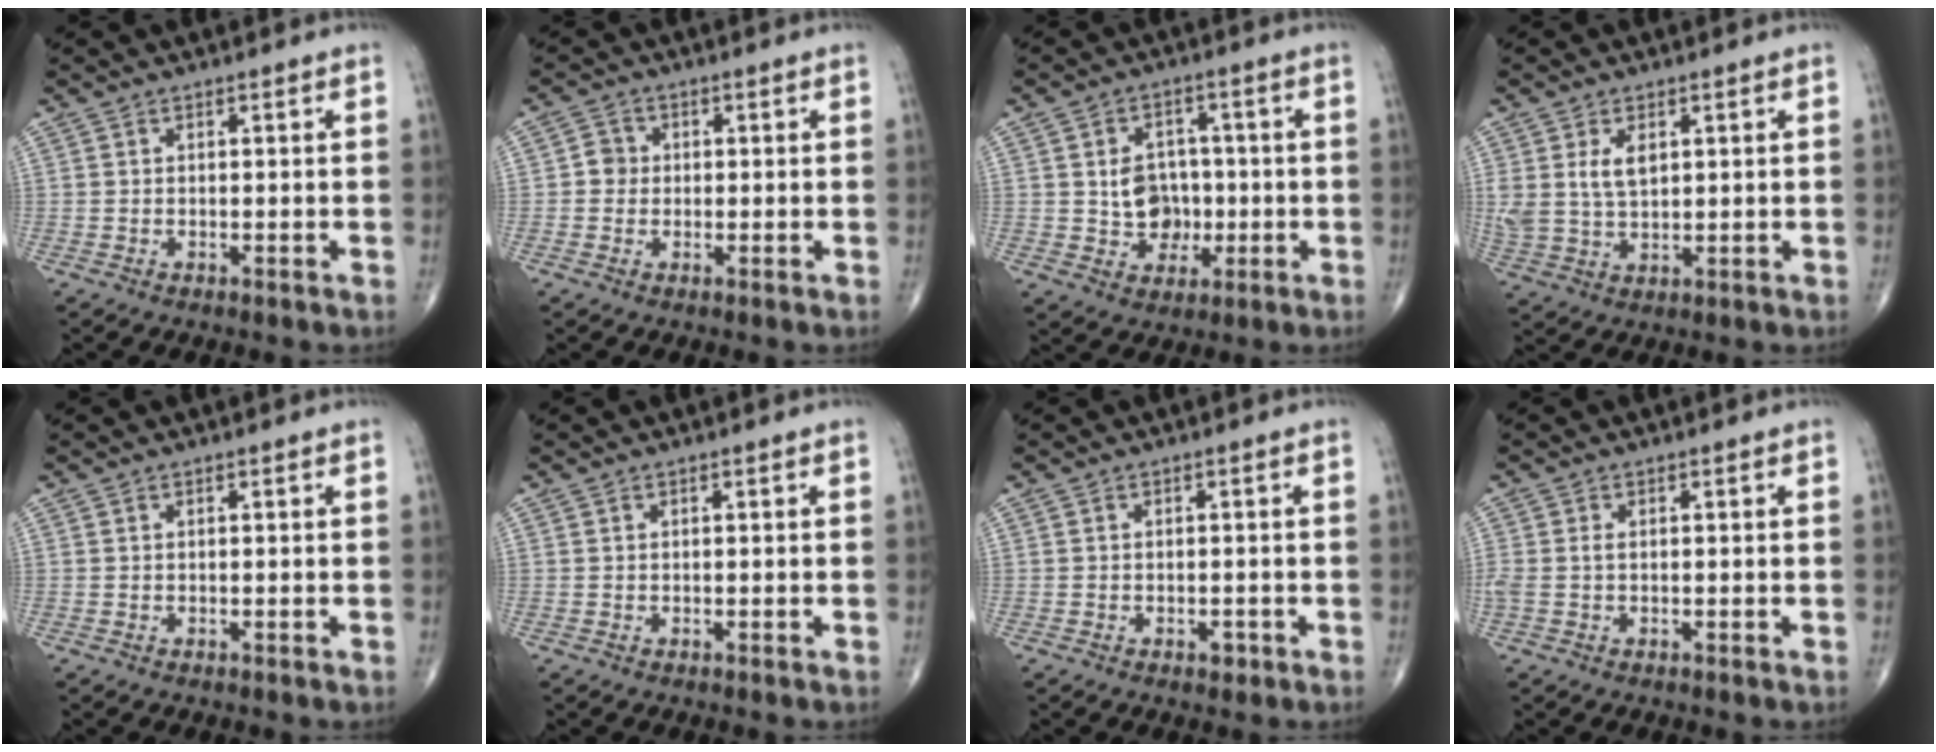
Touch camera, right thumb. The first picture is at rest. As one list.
[{"total": 3.1, "force": [-0.1, 2.9, 0.9], "torque": [0.004, 0.008, -0.008]}, {"total": 7.8, "force": [-0.4, 6.7, 4.1], "torque": [-0.024, 0.010, -0.003]}, {"total": 6.3, "force": [2.0, 3.7, 4.7], "torque": [-0.092, -0.005, 0.046]}, {"total": 0.0}, {"total": 0.0}, {"total": 1.4, "force": [-0.7, 0.8, 0.9], "torque": [-0.009, 0.001, -0.010]}, {"total": 2.0, "force": [0.0, 1.2, 1.6], "torque": [-0.051, 0.006, 0.002]}]